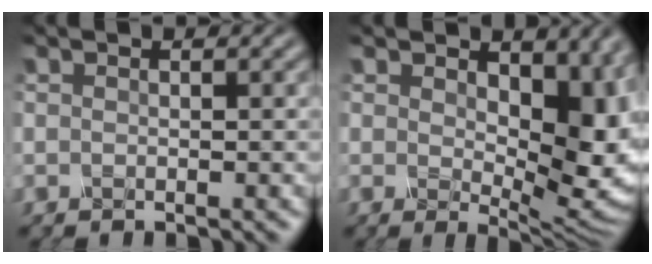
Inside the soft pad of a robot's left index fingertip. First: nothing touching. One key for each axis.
{"total": 9.2, "fx": 0.9, "fy": 5.3, "fz": 7.5, "tx": -0.101, "ty": -0.008, "tz": 0.028}